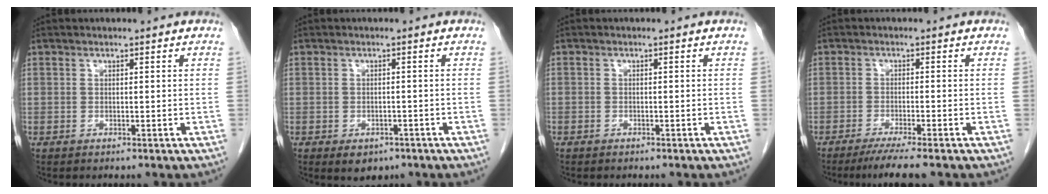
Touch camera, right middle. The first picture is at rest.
{"total": 3.5, "force": [-2.3, 2.2, 1.6], "torque": [-0.019, -0.002, -0.021]}
{"total": 0.7, "force": [-0.5, 0.5, 0.0], "torque": [-0.003, 0.003, -0.008]}
{"total": 5.4, "force": [-4.3, -0.4, 3.3], "torque": [-0.051, -0.014, -0.068]}